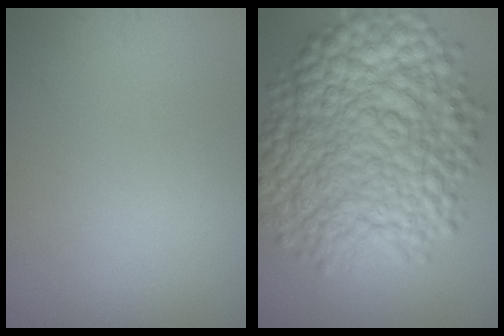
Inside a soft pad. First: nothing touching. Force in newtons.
{"total": 12.5, "press": 12.5, "slide": 0.1}